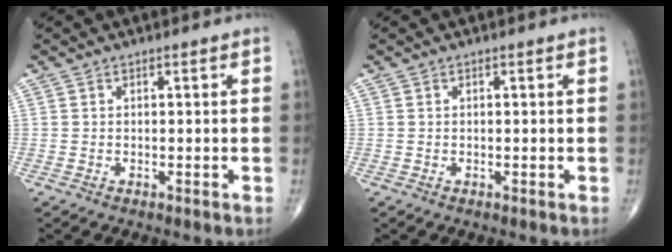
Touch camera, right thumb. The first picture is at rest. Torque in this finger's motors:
{"motor_torque": [0.05, -0.04, -0.12, -0.45, 0.01]}